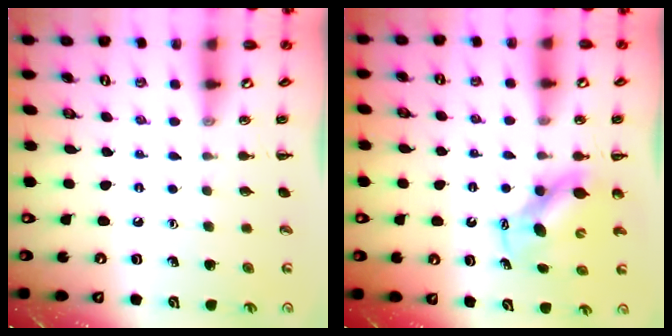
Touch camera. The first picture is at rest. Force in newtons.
{"total": 6.5, "press": 6.4, "slide": 1.0}